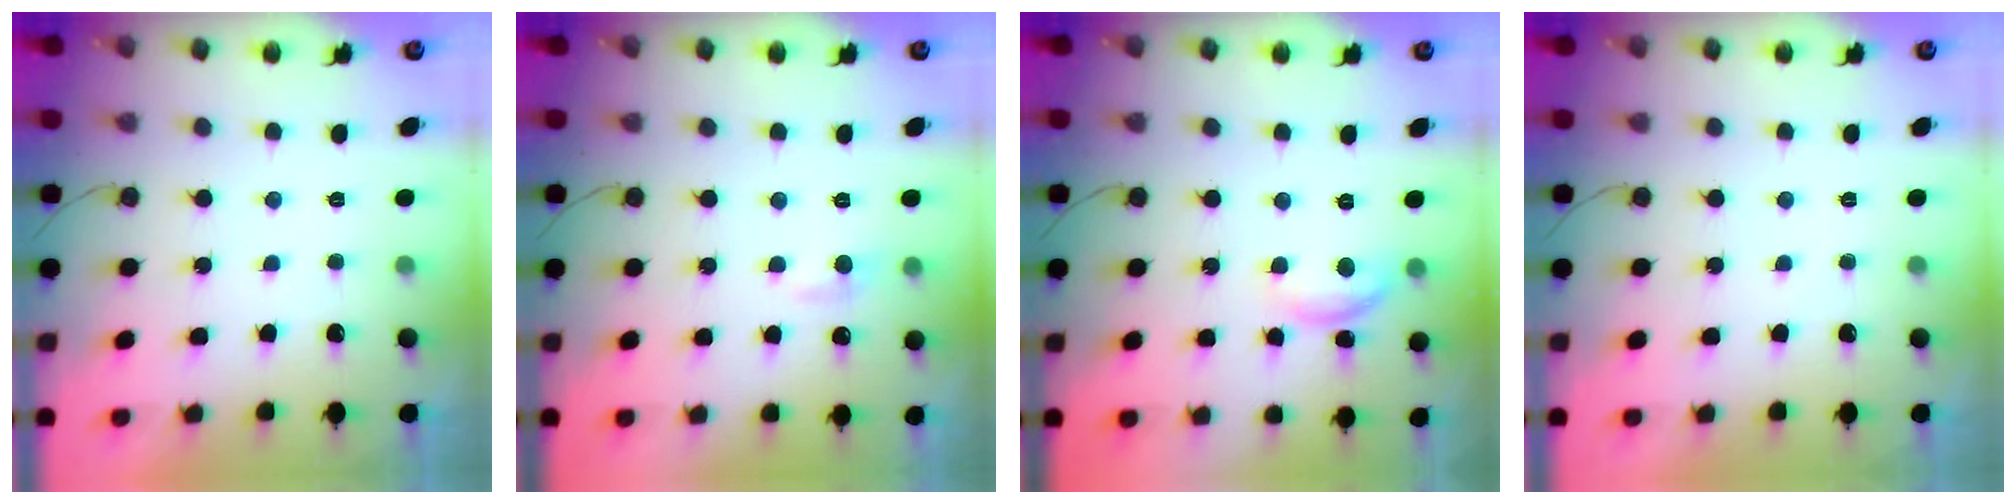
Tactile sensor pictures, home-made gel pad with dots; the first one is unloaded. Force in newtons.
{"total": 5.6, "press": 5.6, "slide": 0.8}
{"total": 8.6, "press": 8.5, "slide": 0.5}
{"total": 0.0}